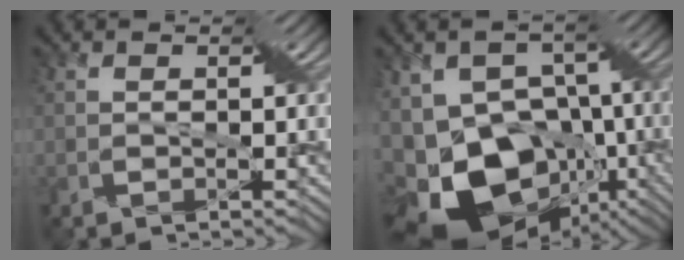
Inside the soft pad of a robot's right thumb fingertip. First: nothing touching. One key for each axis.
{"total": 17.6, "fx": -8.4, "fy": 11.3, "fz": 10.5, "tx": -0.213, "ty": -0.010, "tz": -0.115}